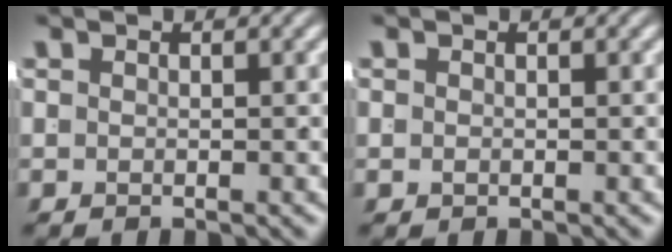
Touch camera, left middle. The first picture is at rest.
{"total": 0.0}